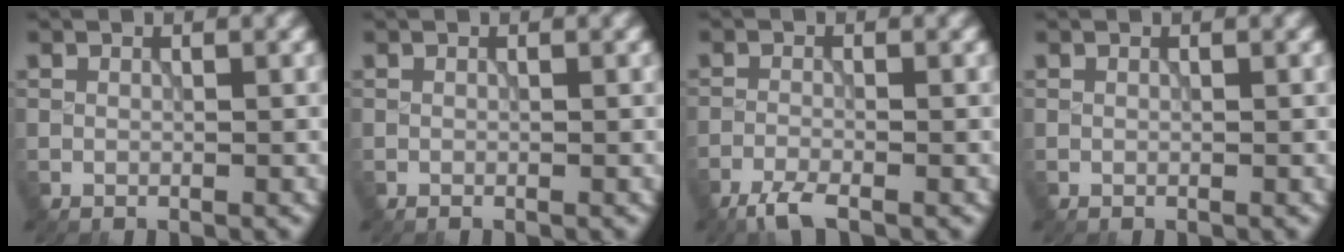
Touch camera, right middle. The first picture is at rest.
{"total": 0.0}
{"total": 2.5, "force": [-2.0, 0.4, 1.5], "torque": [-0.035, -0.008, -0.048]}
{"total": 0.0}